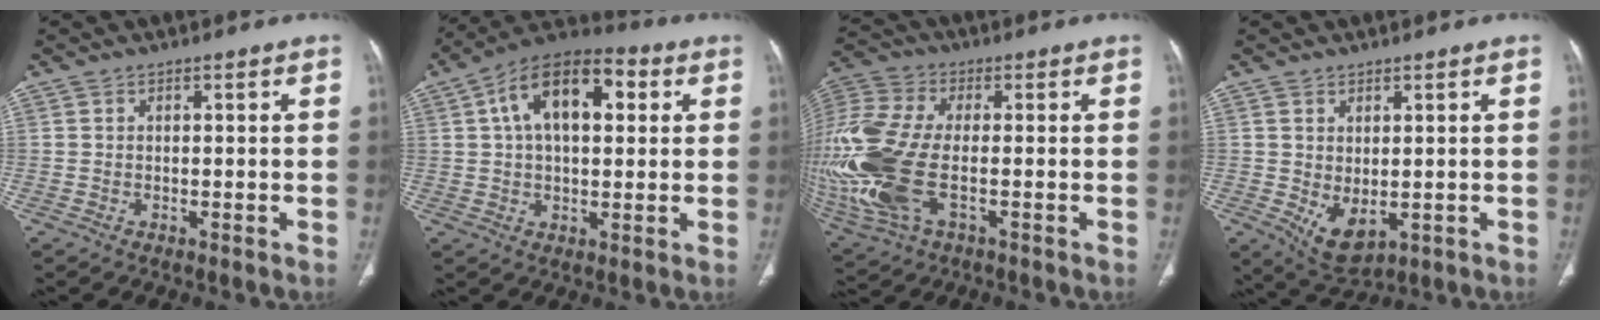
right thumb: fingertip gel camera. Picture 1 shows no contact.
{"total": 15.8, "force": [4.4, 8.5, 12.5], "torque": [-0.186, 0.022, 0.064]}
{"total": 23.5, "force": [-4.4, 12.0, 19.7], "torque": [-0.521, -0.015, -0.072]}
{"total": 5.9, "force": [-0.6, 3.4, 4.8], "torque": [-0.075, -0.009, 0.012]}